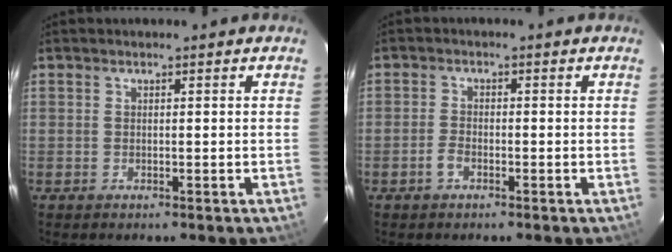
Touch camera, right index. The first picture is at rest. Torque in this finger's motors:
{"motor_torque": [-0.01, -0.07, 0.19, 0.03]}